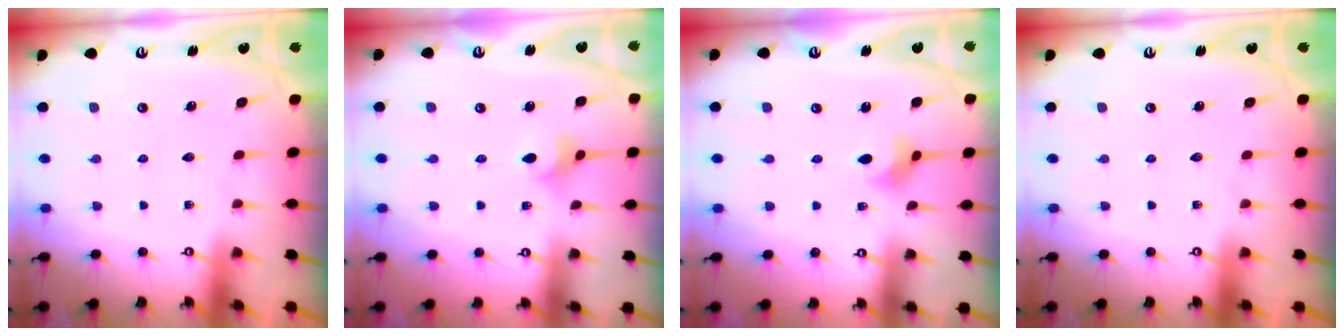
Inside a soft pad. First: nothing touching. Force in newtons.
{"total": 3.6, "press": 3.5, "slide": 0.6}
{"total": 2.8, "press": 2.7, "slide": 0.4}
{"total": 0.0}